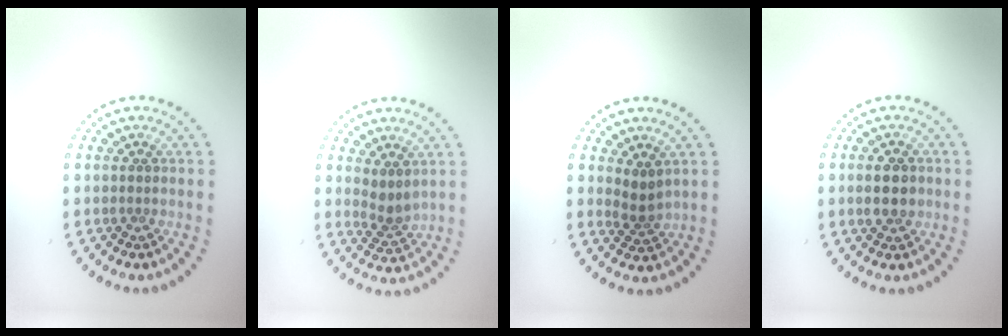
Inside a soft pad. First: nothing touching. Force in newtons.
{"total": 2.1, "press": 1.6, "slide": 1.3}
{"total": 2.0, "press": 1.3, "slide": 1.5}
{"total": 3.0, "press": 3.0, "slide": 0.1}